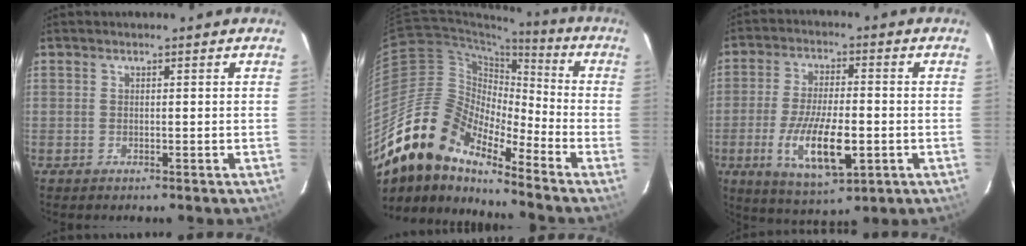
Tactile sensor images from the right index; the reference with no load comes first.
{"total": 18.3, "force": [-15.0, 6.1, 8.6], "torque": [-0.146, -0.007, -0.299]}
{"total": 13.6, "force": [-4.1, 5.0, 12.0], "torque": [-0.240, -0.020, -0.066]}